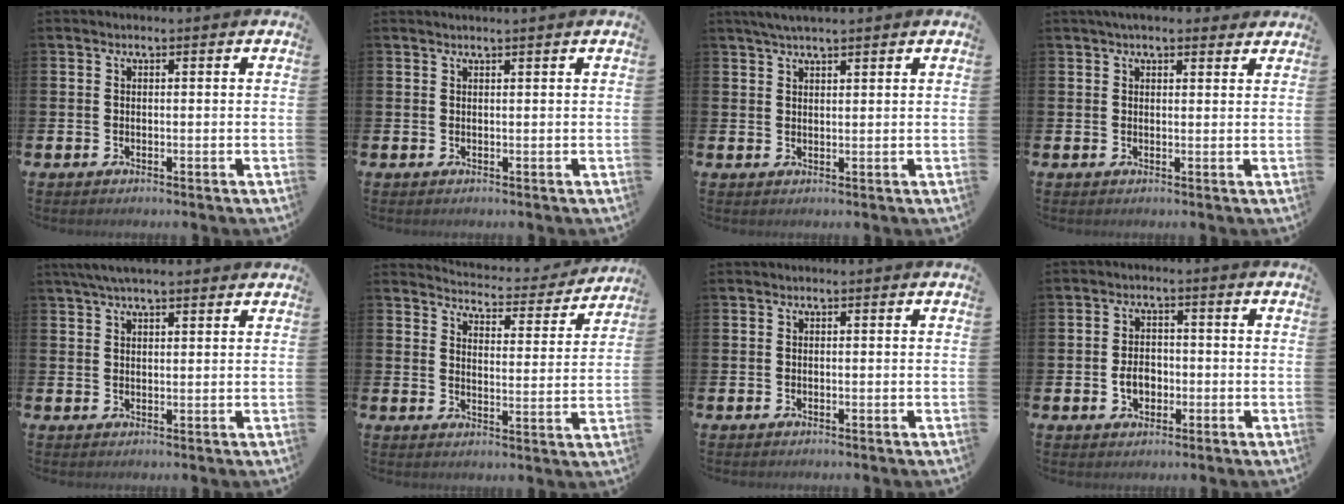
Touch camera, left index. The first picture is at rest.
{"total": 0.6, "force": [0.6, -0.2, 0.1], "torque": [-0.001, -0.002, 0.012]}
{"total": 3.1, "force": [2.7, 0.5, 1.5], "torque": [-0.033, -0.001, 0.049]}
{"total": 3.1, "force": [2.9, 0.9, 0.9], "torque": [-0.016, -0.008, 0.051]}
{"total": 4.1, "force": [3.5, 0.8, 2.0], "torque": [-0.040, -0.005, 0.064]}
{"total": 4.5, "force": [4.4, 0.6, 0.4], "torque": [-0.022, -0.041, 0.070]}
{"total": 0.0}
{"total": 3.5, "force": [-0.9, 2.6, 2.1], "torque": [-0.025, -0.003, -0.024]}